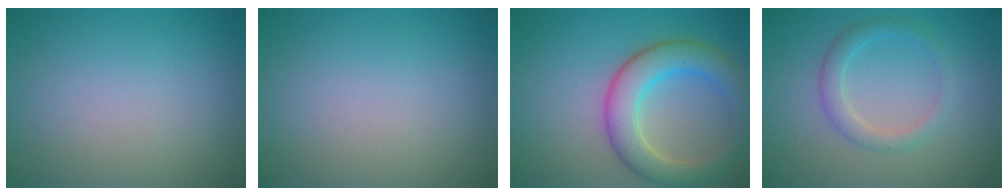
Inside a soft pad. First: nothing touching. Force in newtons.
{"total": 0.0}
{"total": 6.1, "press": 6.1, "slide": 0.2}
{"total": 2.2, "press": 2.2, "slide": 0.0}